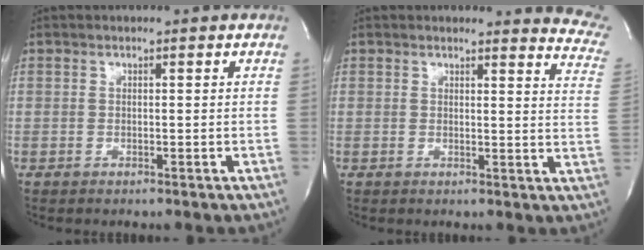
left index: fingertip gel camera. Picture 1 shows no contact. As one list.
[{"total": 9.8, "force": [9.6, 1.3, 1.4], "torque": [0.017, -0.091, 0.059]}]